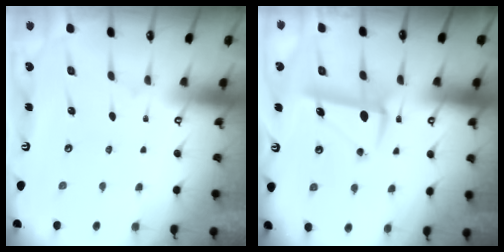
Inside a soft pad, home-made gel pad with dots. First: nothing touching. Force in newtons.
{"total": 7.7, "press": 7.6, "slide": 0.9}